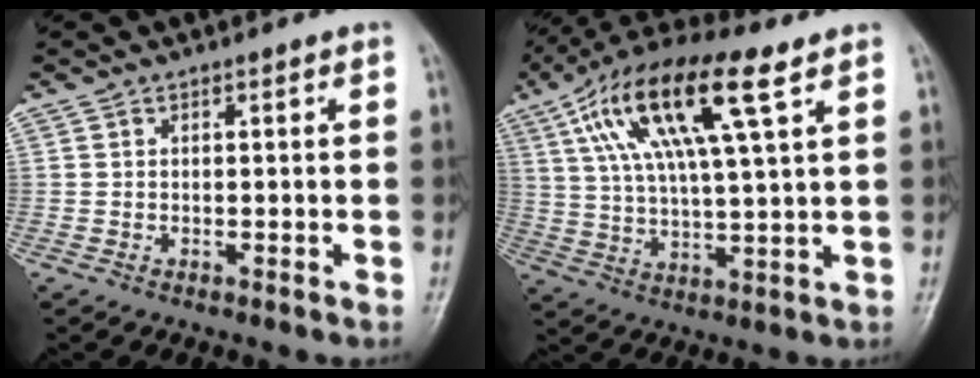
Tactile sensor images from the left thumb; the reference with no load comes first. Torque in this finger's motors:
{"motor_torque": [0.38, 0.43, 2.07, -0.70, 0.57]}